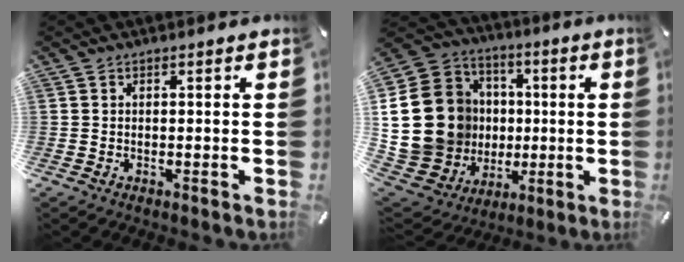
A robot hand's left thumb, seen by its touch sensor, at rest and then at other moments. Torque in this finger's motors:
{"motor_torque": [2.07, 2.07, 2.26, -0.51, 0.66]}